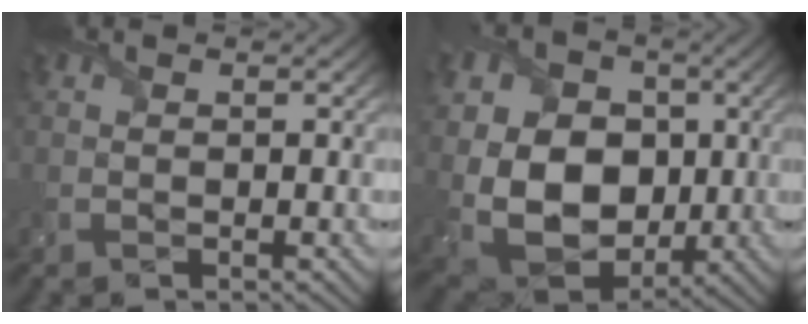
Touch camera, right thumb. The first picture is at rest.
{"total": 15.6, "force": [0.0, 12.3, 9.6], "torque": [-0.213, -0.006, 0.006]}